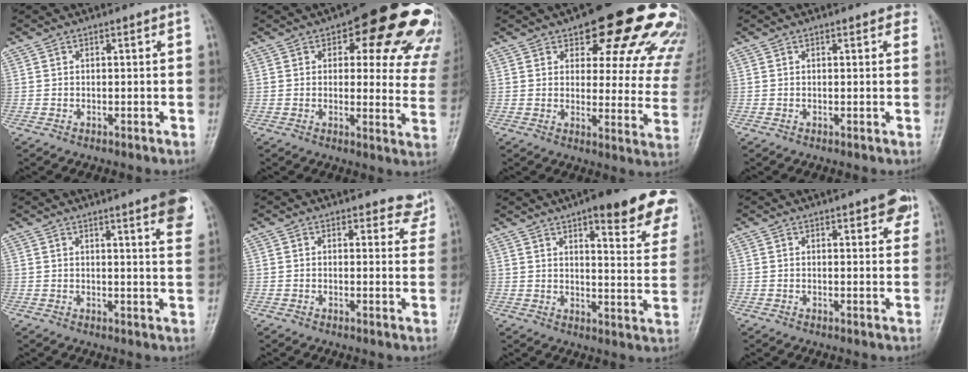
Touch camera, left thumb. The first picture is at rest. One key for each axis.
{"total": 20.7, "fx": 11.0, "fy": 9.0, "fz": 15.0, "tx": -0.129, "ty": -0.029, "tz": 0.118}
{"total": 23.0, "fx": 15.1, "fy": 9.4, "fz": 14.5, "tx": -0.133, "ty": -0.061, "tz": 0.175}
{"total": 1.6, "fx": 1.0, "fy": 0.9, "fz": 0.9, "tx": 0.004, "ty": -0.001, "tz": 0.006}
{"total": 10.1, "fx": 6.1, "fy": 1.4, "fz": 8.0, "tx": -0.083, "ty": -0.021, "tz": 0.064}
{"total": 4.8, "fx": 4.3, "fy": 2.0, "fz": 0.2, "tx": 0.033, "ty": -0.029, "tz": 0.029}
{"total": 19.9, "fx": 13.5, "fy": 5.3, "fz": 13.7, "tx": -0.134, "ty": -0.048, "tz": 0.158}
{"total": 6.0, "fx": 3.3, "fy": 2.2, "fz": 4.5, "tx": -0.032, "ty": -0.010, "tz": 0.034}